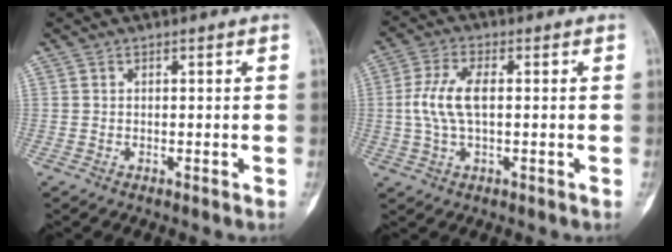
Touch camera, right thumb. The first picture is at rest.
{"total": 7.9, "force": [0.3, 3.5, 7.0], "torque": [-0.161, 0.011, 0.005]}